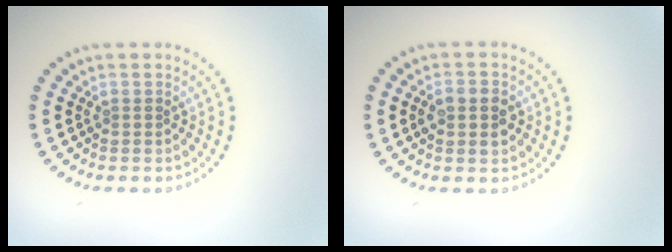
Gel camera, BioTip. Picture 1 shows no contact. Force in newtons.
{"total": 2.9, "press": 2.9, "slide": 0.1}